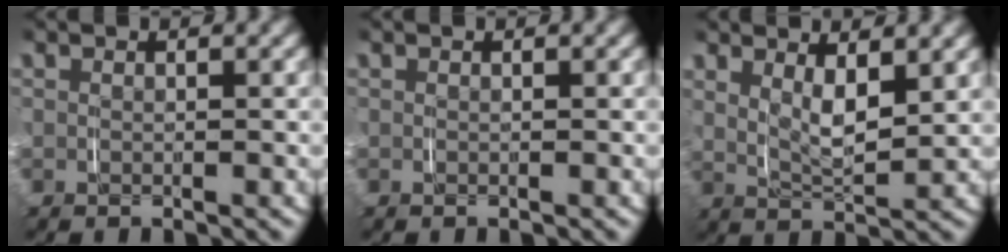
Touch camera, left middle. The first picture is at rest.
{"total": 0.0}
{"total": 4.0, "force": [1.8, 1.7, 3.1], "torque": [-0.057, -0.016, 0.035]}